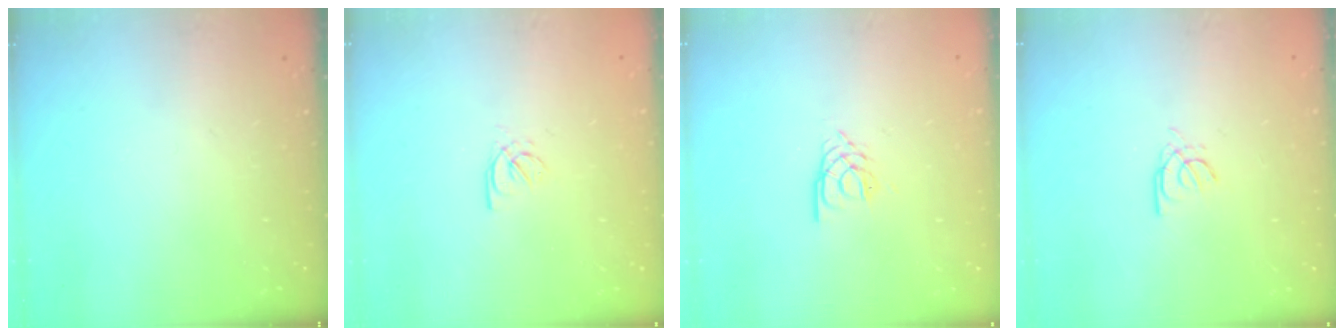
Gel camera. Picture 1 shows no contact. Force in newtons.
{"total": 2.0, "press": 2.0, "slide": 0.4}
{"total": 2.5, "press": 2.4, "slide": 0.4}
{"total": 3.0, "press": 3.0, "slide": 0.5}